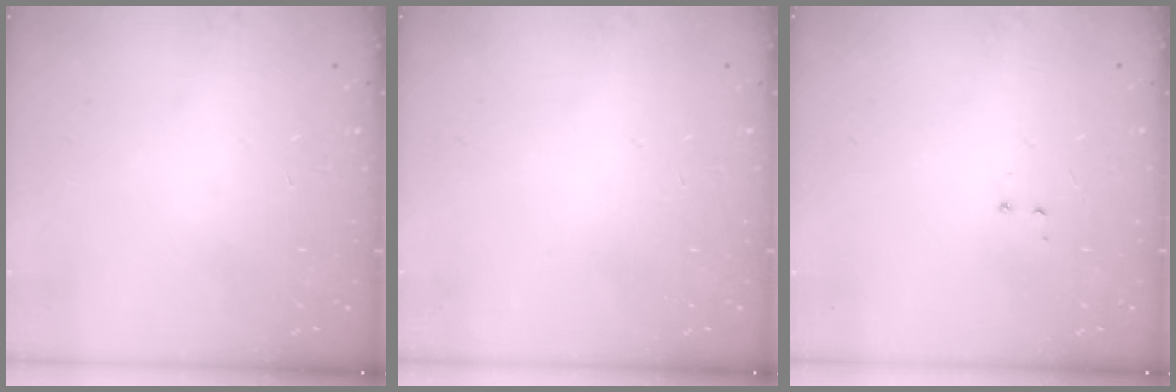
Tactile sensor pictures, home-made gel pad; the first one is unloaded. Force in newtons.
{"total": 0.0}
{"total": 3.5, "press": 3.5, "slide": 0.5}